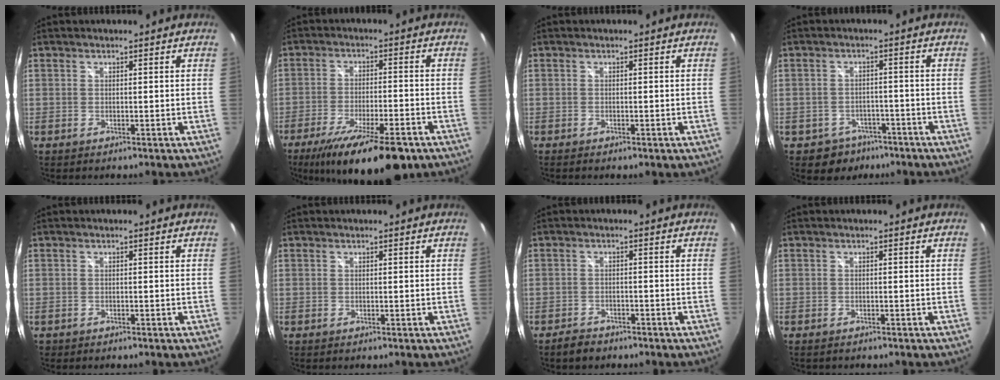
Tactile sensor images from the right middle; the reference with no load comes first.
{"total": 17.6, "force": [-12.2, 4.8, 11.8], "torque": [-0.214, -0.048, -0.188]}
{"total": 1.5, "force": [-1.1, 0.4, 1.0], "torque": [-0.016, -0.008, -0.015]}
{"total": 6.2, "force": [-4.1, 4.6, 0.9], "torque": [-0.031, 0.013, -0.051]}
{"total": 0.8, "force": [-0.6, 0.4, 0.1], "torque": [-0.007, -0.004, -0.010]}
{"total": 0.0}
{"total": 3.5, "force": [-2.9, 1.7, 0.9], "torque": [-0.029, 0.000, -0.047]}
{"total": 1.1, "force": [-1.0, 0.4, 0.3], "torque": [-0.009, -0.006, -0.015]}